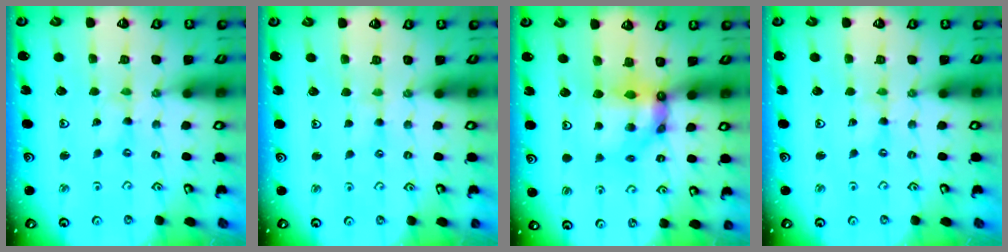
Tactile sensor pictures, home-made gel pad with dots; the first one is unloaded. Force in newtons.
{"total": 2.1, "press": 2.1, "slide": 0.4}
{"total": 9.4, "press": 9.3, "slide": 1.1}
{"total": 0.0}